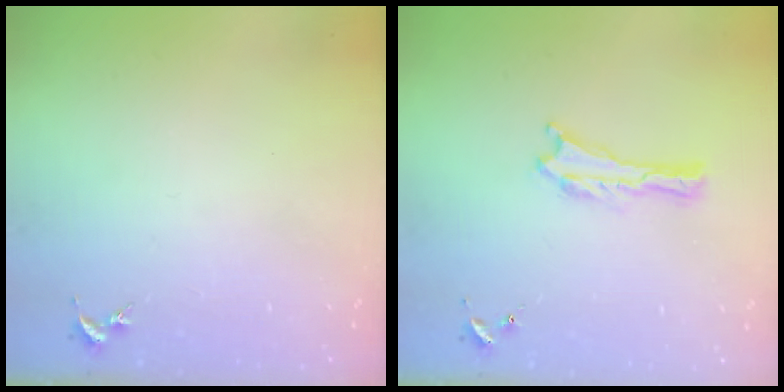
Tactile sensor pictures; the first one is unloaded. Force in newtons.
{"total": 0.0}